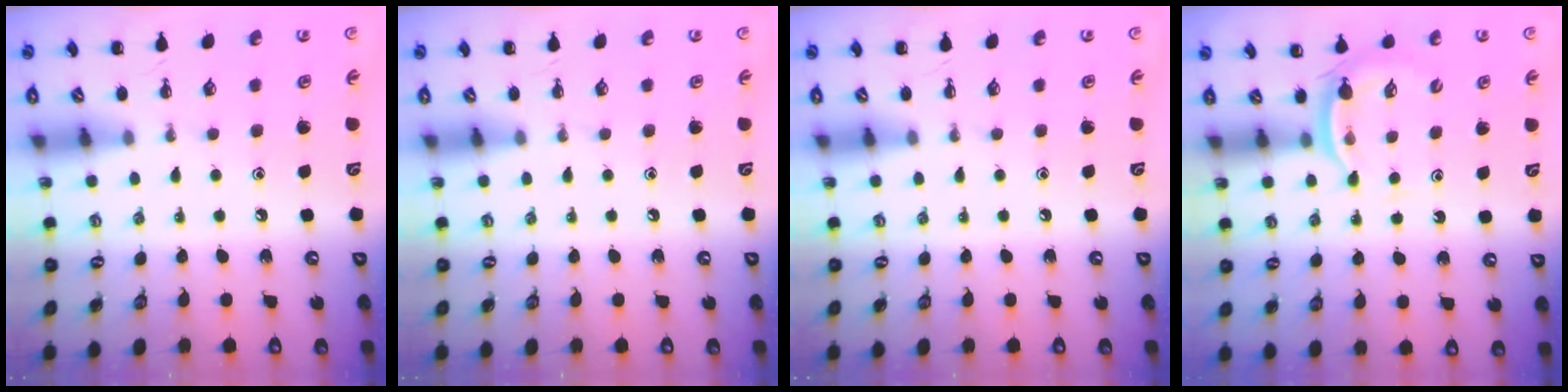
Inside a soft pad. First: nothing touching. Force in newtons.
{"total": 0.0}
{"total": 0.0}
{"total": 3.2, "press": 3.1, "slide": 0.8}